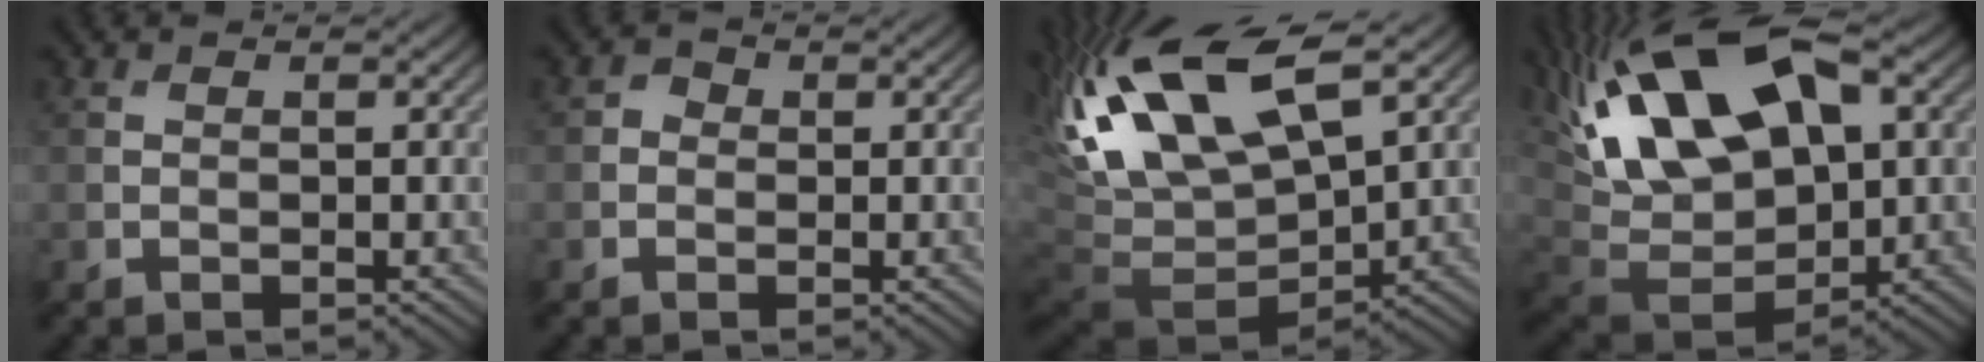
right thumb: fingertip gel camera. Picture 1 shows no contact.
{"total": 1.1, "force": [-0.2, 1.0, 0.4], "torque": [-0.005, -0.002, -0.009]}
{"total": 17.8, "force": [5.6, 7.8, 15.0], "torque": [-0.320, -0.005, 0.130]}
{"total": 19.2, "force": [7.0, 9.8, 15.0], "torque": [-0.306, 0.039, 0.121]}